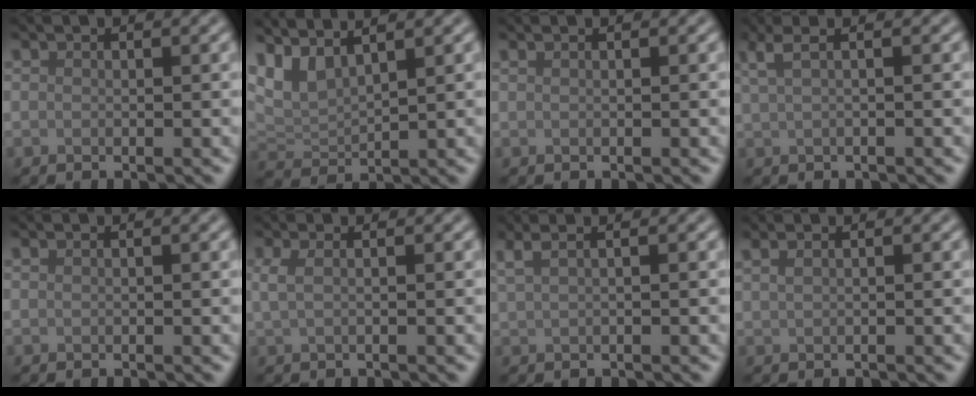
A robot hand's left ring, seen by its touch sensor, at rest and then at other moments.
{"total": 3.9, "force": [3.1, 1.2, 2.1], "torque": [-0.053, 0.005, 0.066]}
{"total": 0.9, "force": [0.5, 0.5, 0.6], "torque": [-0.006, 0.001, 0.002]}
{"total": 2.8, "force": [1.3, 1.0, 2.3], "torque": [-0.038, 0.007, 0.011]}
{"total": 0.6, "force": [0.3, 0.3, 0.4], "torque": [-0.003, 0.002, 0.001]}
{"total": 1.5, "force": [0.4, 0.5, 1.3], "torque": [-0.024, 0.002, 0.007]}
{"total": 3.4, "force": [2.1, 1.5, 2.3], "torque": [-0.032, 0.019, 0.013]}
{"total": 2.3, "force": [1.4, 1.1, 1.5], "torque": [-0.017, 0.005, 0.005]}